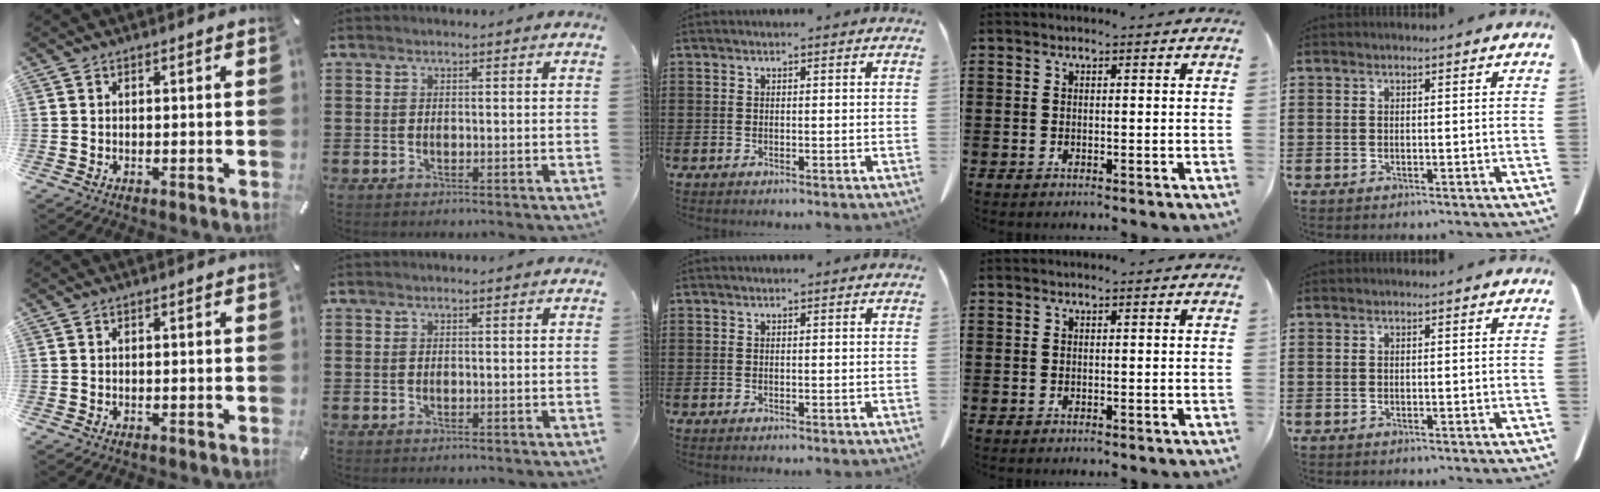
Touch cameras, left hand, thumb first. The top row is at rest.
{}